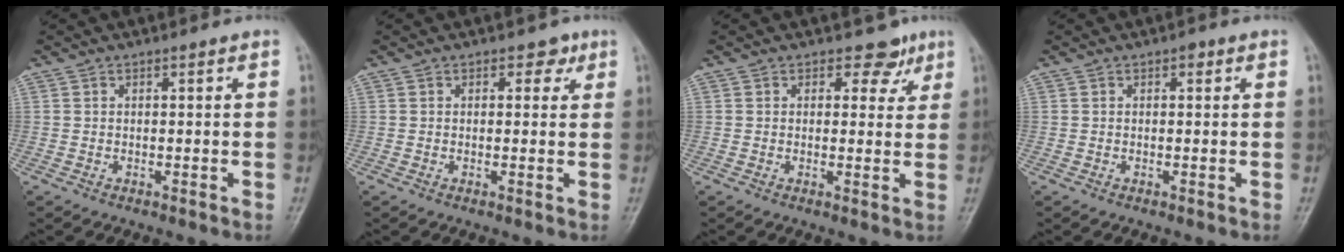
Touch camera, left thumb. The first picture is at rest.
{"total": 2.5, "force": [1.2, 1.7, 1.3], "torque": [0.004, -0.001, 0.009]}
{"total": 4.1, "force": [2.6, 2.9, 1.5], "torque": [0.014, -0.009, 0.030]}
{"total": 1.1, "force": [0.5, 0.7, 0.8], "torque": [-0.003, 0.002, 0.003]}